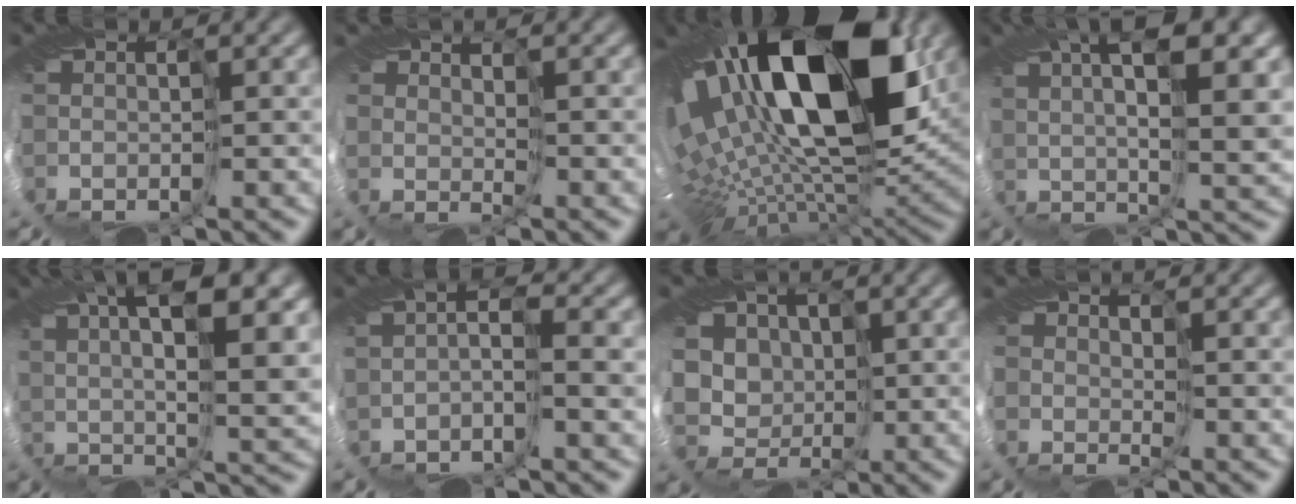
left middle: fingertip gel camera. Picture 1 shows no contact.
{"total": 2.4, "force": [1.6, -1.0, -1.5], "torque": [0.020, 0.001, 0.031]}
{"total": 18.5, "force": [6.2, 7.4, 15.7], "torque": [-0.277, 0.020, 0.100]}
{"total": 9.2, "force": [4.6, 2.6, 7.6], "torque": [-0.102, 0.024, 0.066]}
{"total": 10.4, "force": [5.2, 2.9, 8.5], "torque": [-0.122, 0.024, 0.079]}
{"total": 0.9, "force": [0.1, -0.6, 0.6], "torque": [-0.012, 0.002, 0.000]}
{"total": 4.7, "force": [3.3, 3.3, -0.1], "torque": [-0.024, 0.007, 0.062]}
{"total": 1.9, "force": [1.3, -0.6, -1.3], "torque": [0.017, 0.000, 0.025]}